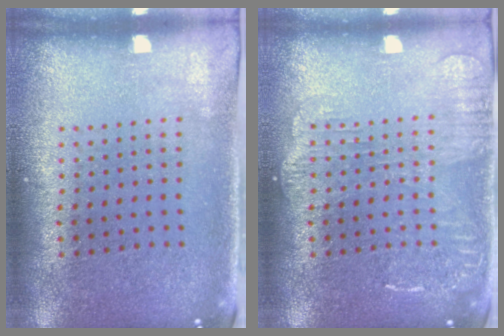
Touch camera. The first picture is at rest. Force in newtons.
{"total": 2.2, "press": 2.2, "slide": 0.3}